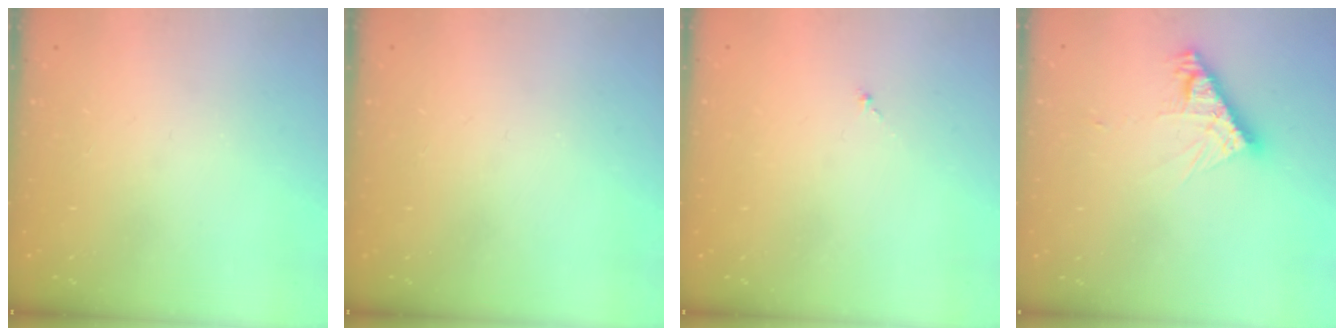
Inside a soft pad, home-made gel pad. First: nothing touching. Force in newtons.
{"total": 0.0}
{"total": 1.0, "press": 0.8, "slide": 0.5}
{"total": 9.2, "press": 9.2, "slide": 0.7}